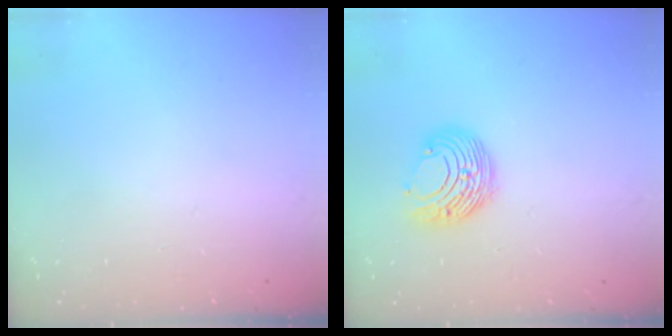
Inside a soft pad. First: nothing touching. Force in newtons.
{"total": 10.7, "press": 10.7, "slide": 0.5}